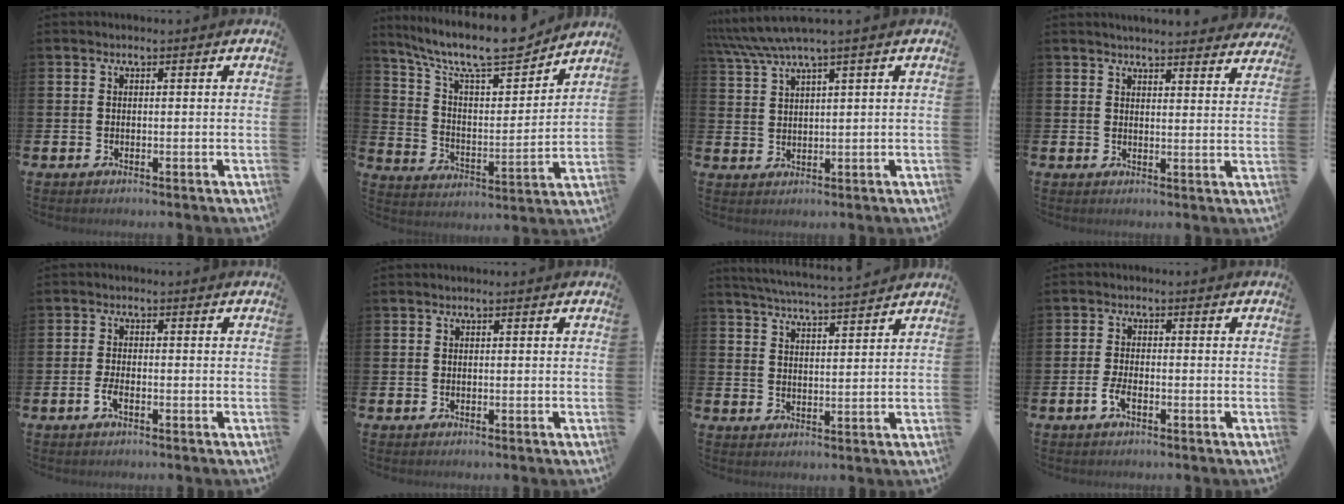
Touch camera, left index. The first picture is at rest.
{"total": 11.2, "force": [10.0, 2.3, 4.3], "torque": [-0.099, -0.078, 0.169]}
{"total": 4.4, "force": [3.5, -0.1, 2.8], "torque": [-0.063, -0.008, 0.061]}
{"total": 4.2, "force": [4.2, 0.2, 0.1], "torque": [0.002, -0.027, 0.075]}
{"total": 1.9, "force": [-0.9, 0.7, 1.5], "torque": [-0.028, 0.001, -0.017]}
{"total": 0.0}
{"total": 5.0, "force": [4.9, -0.4, 0.9], "torque": [-0.030, -0.033, 0.085]}
{"total": 2.4, "force": [-1.2, 0.8, 1.9], "torque": [-0.041, -0.001, -0.024]}